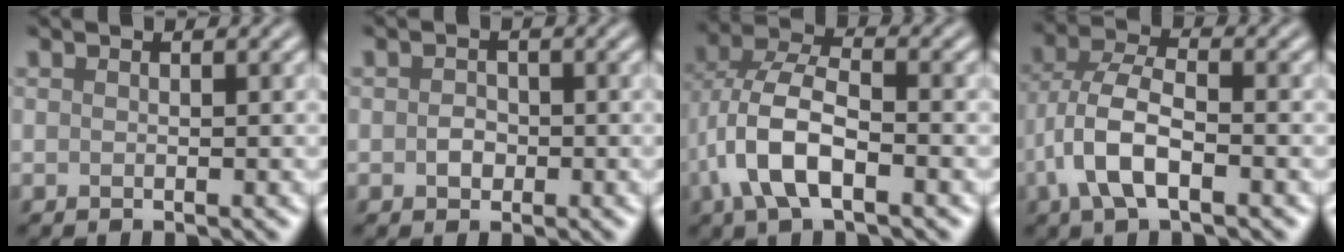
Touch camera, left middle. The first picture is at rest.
{"total": 1.3, "force": [-0.2, 1.1, 0.7], "torque": [-0.013, 0.000, -0.008]}
{"total": 7.3, "force": [-2.2, 3.6, 6.0], "torque": [-0.130, 0.009, -0.050]}
{"total": 6.0, "force": [-2.0, 2.8, 4.9], "torque": [-0.105, 0.006, -0.046]}